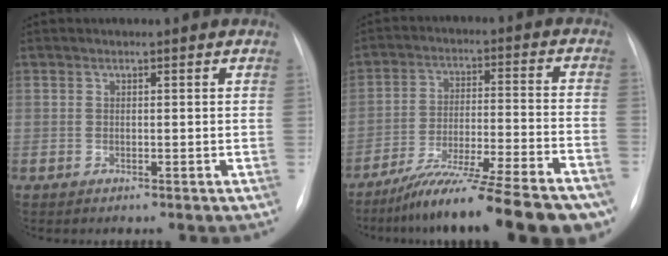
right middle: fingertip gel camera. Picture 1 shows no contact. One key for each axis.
{"total": 21.5, "fx": -17.4, "fy": 1.3, "fz": 12.6, "tx": -0.146, "ty": -0.010, "tz": -0.270}